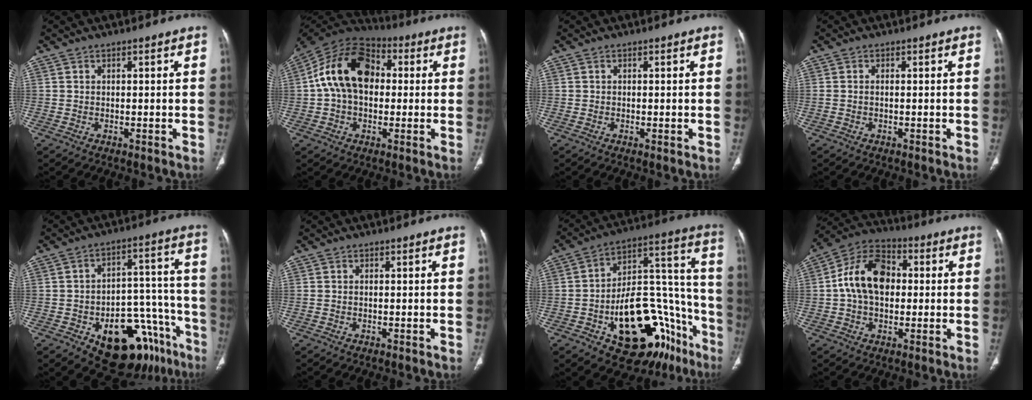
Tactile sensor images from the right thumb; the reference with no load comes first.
{"total": 16.5, "force": [1.7, 11.2, 11.9], "torque": [-0.198, 0.034, 0.018]}
{"total": 0.6, "force": [-0.1, 0.2, 0.6], "torque": [-0.013, -0.003, -0.003]}
{"total": 0.8, "force": [-0.1, 0.3, 0.7], "torque": [-0.018, 0.003, 0.000]}
{"total": 21.7, "force": [-11.7, 11.8, 14.0], "torque": [-0.107, 0.095, -0.155]}
{"total": 0.0}
{"total": 29.2, "force": [-13.1, 15.3, 21.1], "torque": [-0.229, 0.101, -0.180]}
{"total": 13.8, "force": [0.9, 9.4, 10.0], "torque": [-0.163, 0.027, 0.004]}